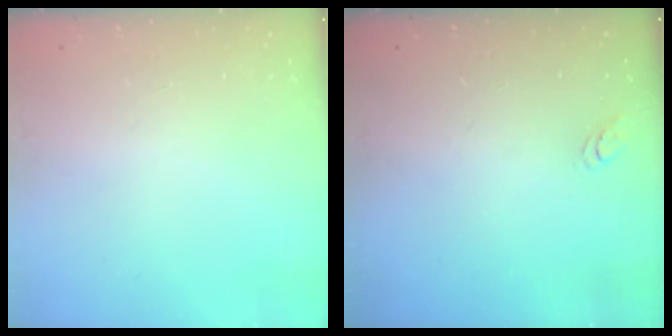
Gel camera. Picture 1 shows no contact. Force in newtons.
{"total": 4.2, "press": 4.2, "slide": 0.4}